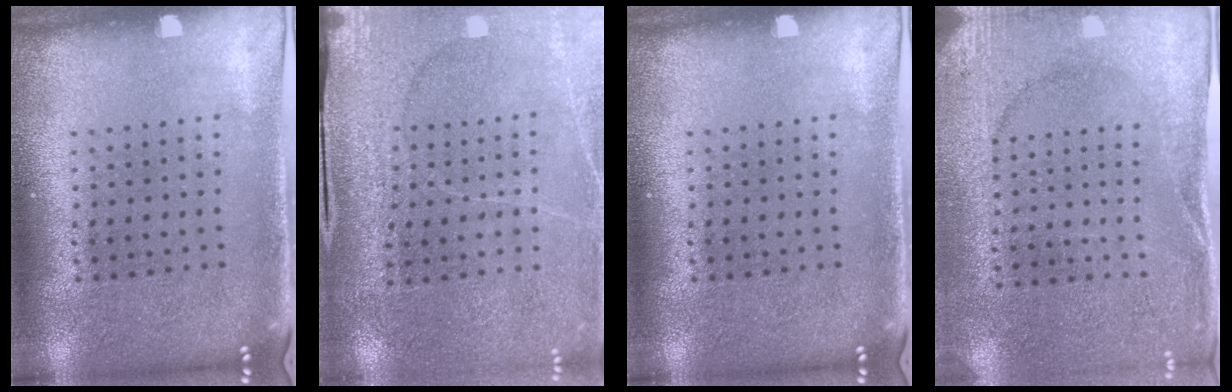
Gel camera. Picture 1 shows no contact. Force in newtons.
{"total": 3.0, "press": 3.0, "slide": 0.1}
{"total": 0.0}
{"total": 2.6, "press": 2.5, "slide": 0.6}